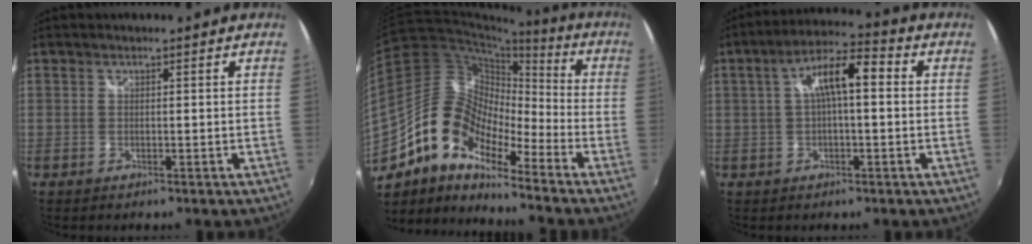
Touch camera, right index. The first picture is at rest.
{"total": 16.0, "force": [-9.7, 7.6, 10.2], "torque": [-0.185, 0.009, -0.206]}
{"total": 8.7, "force": [0.9, 2.7, 8.2], "torque": [-0.150, 0.027, 0.015]}